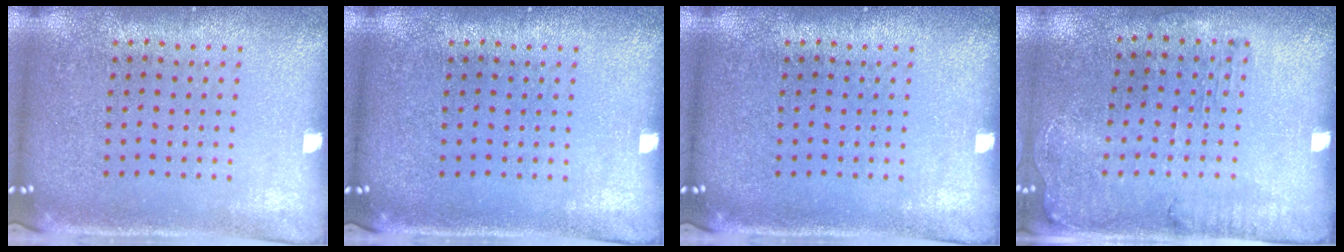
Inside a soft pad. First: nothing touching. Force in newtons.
{"total": 0.0}
{"total": 0.0}
{"total": 1.3, "press": 1.2, "slide": 0.5}